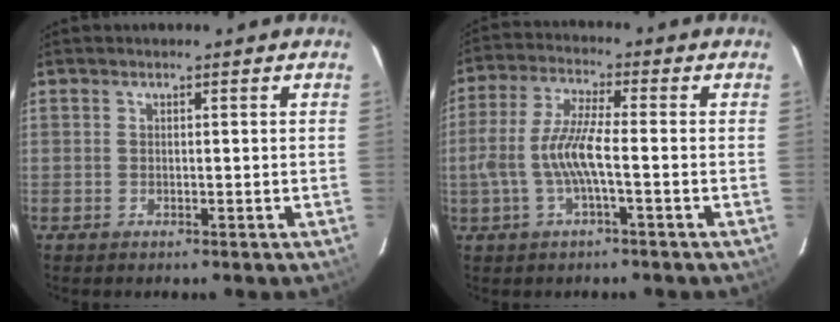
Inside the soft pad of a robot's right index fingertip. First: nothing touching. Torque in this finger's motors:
{"motor_torque": [0.80, -0.43, 0.58, 0.20]}